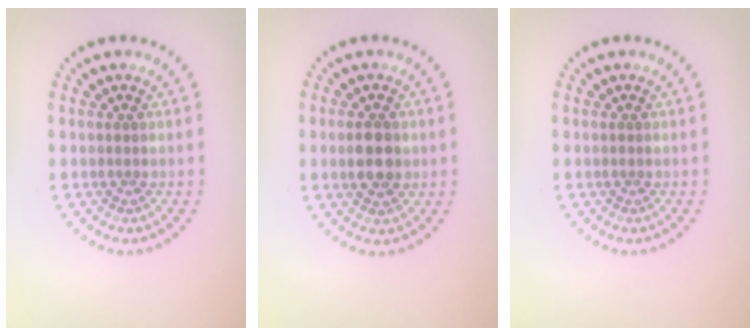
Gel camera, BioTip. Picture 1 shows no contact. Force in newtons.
{"total": 2.8, "press": 2.8, "slide": 0.1}
{"total": 0.0}